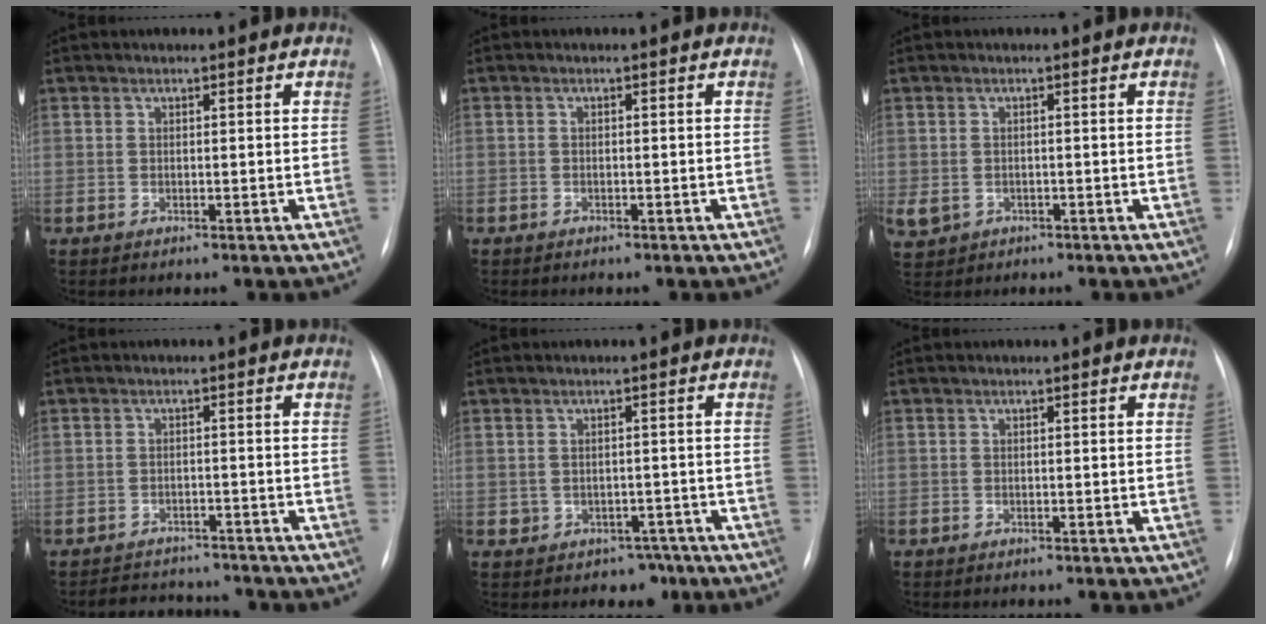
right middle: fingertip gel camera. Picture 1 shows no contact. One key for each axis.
{"total": 1.2, "fx": -1.0, "fy": 0.7, "fz": 0.3, "tx": -0.008, "ty": 0.002, "tz": -0.014}
{"total": 4.2, "fx": -1.9, "fy": 3.6, "fz": 1.4, "tx": -0.035, "ty": 0.000, "tz": -0.021}
{"total": 7.0, "fx": -6.6, "fy": 2.1, "fz": 1.0, "tx": -0.014, "ty": 0.006, "tz": -0.089}
{"total": 3.6, "fx": -1.8, "fy": 3.1, "fz": 0.4, "tx": 0.001, "ty": 0.021, "tz": -0.014}
{"total": 0.6, "fx": -0.5, "fy": 0.3, "fz": 0.1, "tx": -0.008, "ty": 0.002, "tz": -0.011}